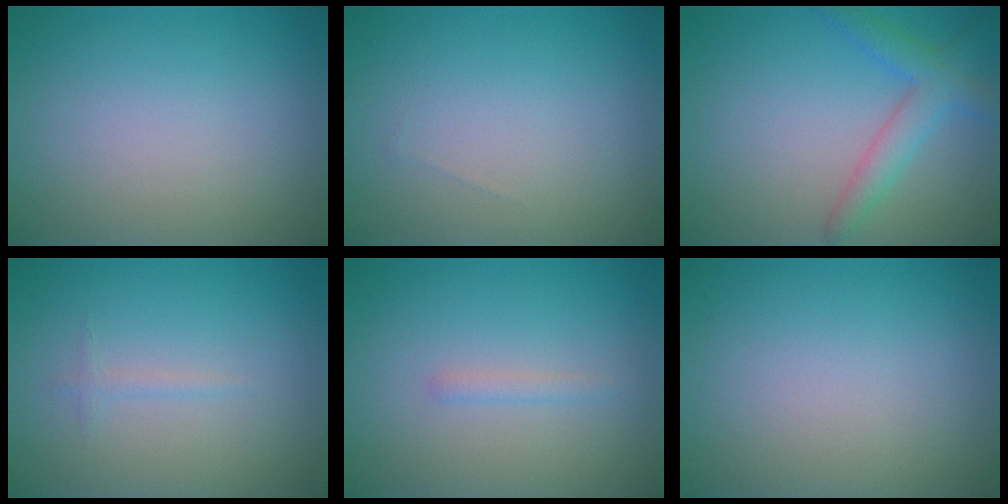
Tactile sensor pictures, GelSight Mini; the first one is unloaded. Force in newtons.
{"total": 0.0}
{"total": 2.2, "press": 2.2, "slide": 0.2}
{"total": 0.7, "press": 0.7, "slide": 0.0}
{"total": 0.8, "press": 0.8, "slide": 0.0}
{"total": 0.0}